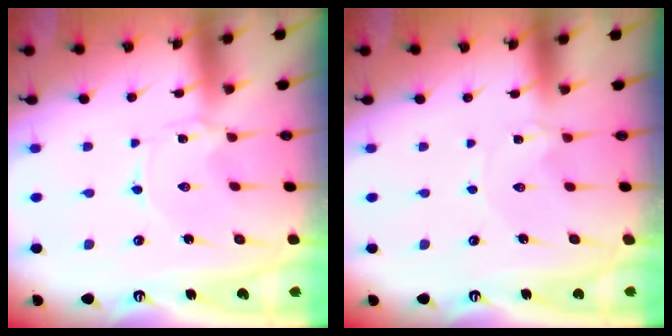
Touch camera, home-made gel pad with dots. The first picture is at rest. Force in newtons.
{"total": 0.0}